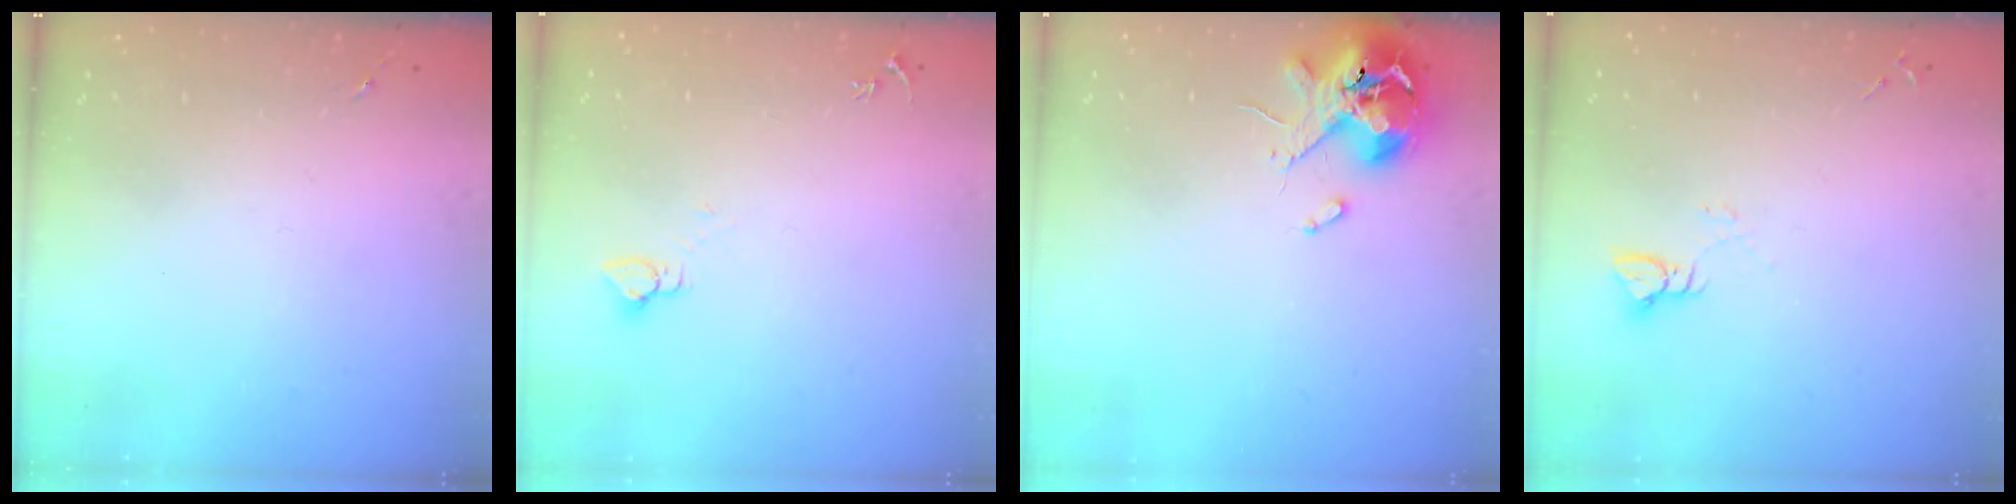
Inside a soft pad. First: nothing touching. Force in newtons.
{"total": 2.7, "press": 2.7, "slide": 0.1}
{"total": 10.7, "press": 10.6, "slide": 1.4}
{"total": 3.8, "press": 3.8, "slide": 0.5}